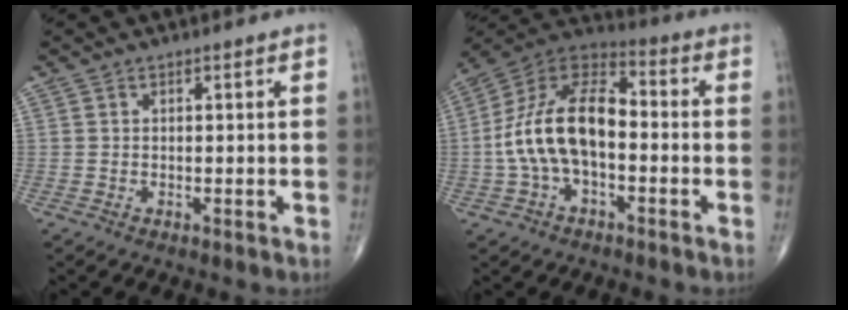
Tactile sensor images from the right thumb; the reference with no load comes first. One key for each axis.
{"total": 16.2, "fx": -2.0, "fy": 8.8, "fz": 13.4, "tx": -0.250, "ty": 0.048, "tz": -0.045}